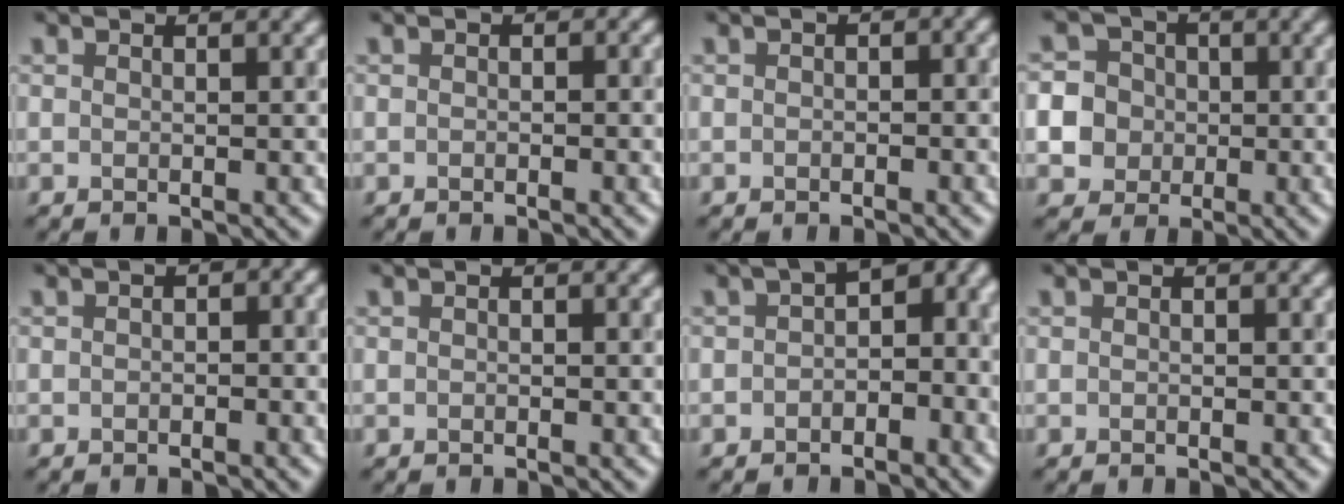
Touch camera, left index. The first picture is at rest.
{"total": 0.5, "force": [-0.2, 0.4, 0.3], "torque": [-0.005, -0.002, -0.005]}
{"total": 1.2, "force": [-0.3, 0.7, 0.9], "torque": [-0.013, 0.000, -0.005]}
{"total": 8.8, "force": [-1.4, 8.4, 2.4], "torque": [-0.064, 0.002, -0.045]}
{"total": 1.8, "force": [-0.2, 1.1, 1.4], "torque": [-0.017, 0.000, -0.005]}
{"total": 0.0}
{"total": 6.1, "force": [-1.1, 3.6, 4.9], "torque": [-0.044, 0.018, -0.032]}
{"total": 0.0}